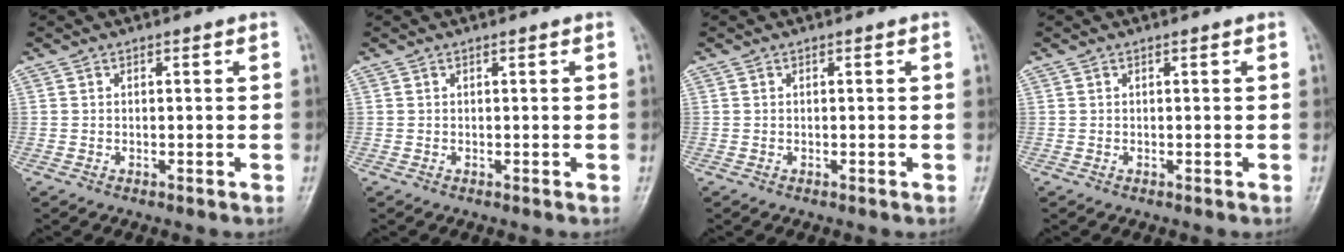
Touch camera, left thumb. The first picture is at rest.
{"total": 0.0}
{"total": 0.0}
{"total": 0.0}